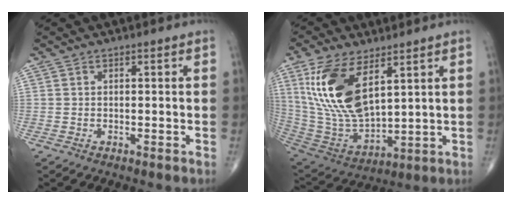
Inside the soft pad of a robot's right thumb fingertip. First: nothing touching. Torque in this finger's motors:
{"motor_torque": [-0.98, 1.78, 1.76, 1.01, 0.56]}